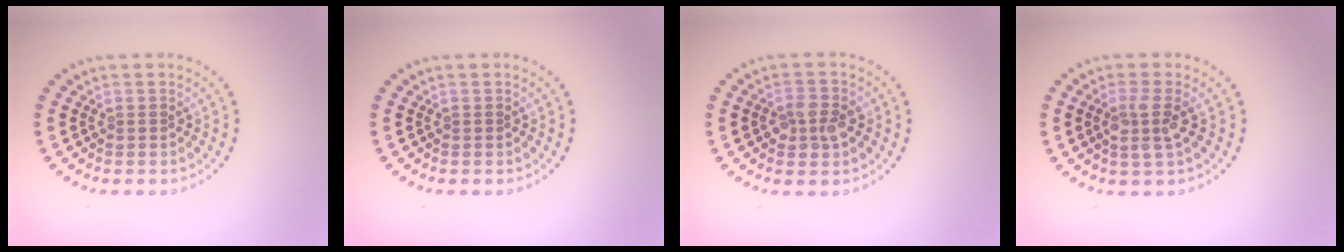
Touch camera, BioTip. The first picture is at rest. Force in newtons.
{"total": 0.0}
{"total": 2.5, "press": 2.5, "slide": 0.5}
{"total": 2.5, "press": 2.1, "slide": 1.3}